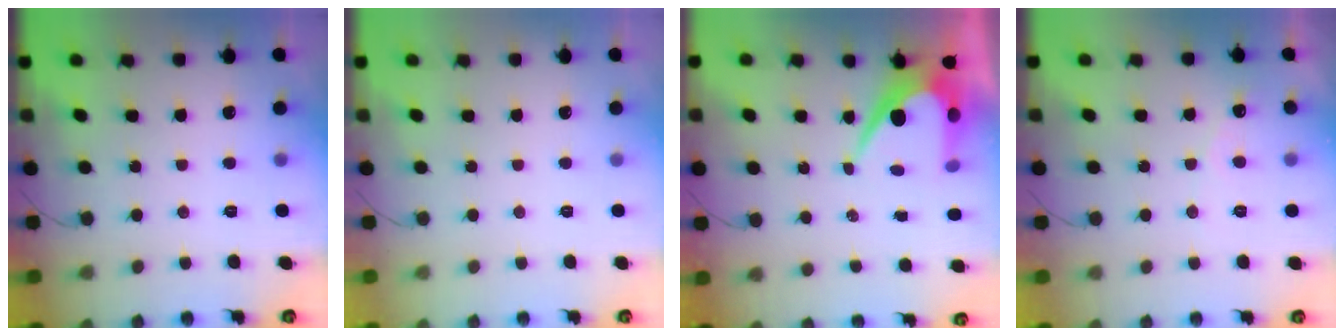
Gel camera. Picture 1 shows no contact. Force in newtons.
{"total": 0.0}
{"total": 8.7, "press": 8.7, "slide": 0.5}
{"total": 2.7, "press": 2.7, "slide": 0.1}